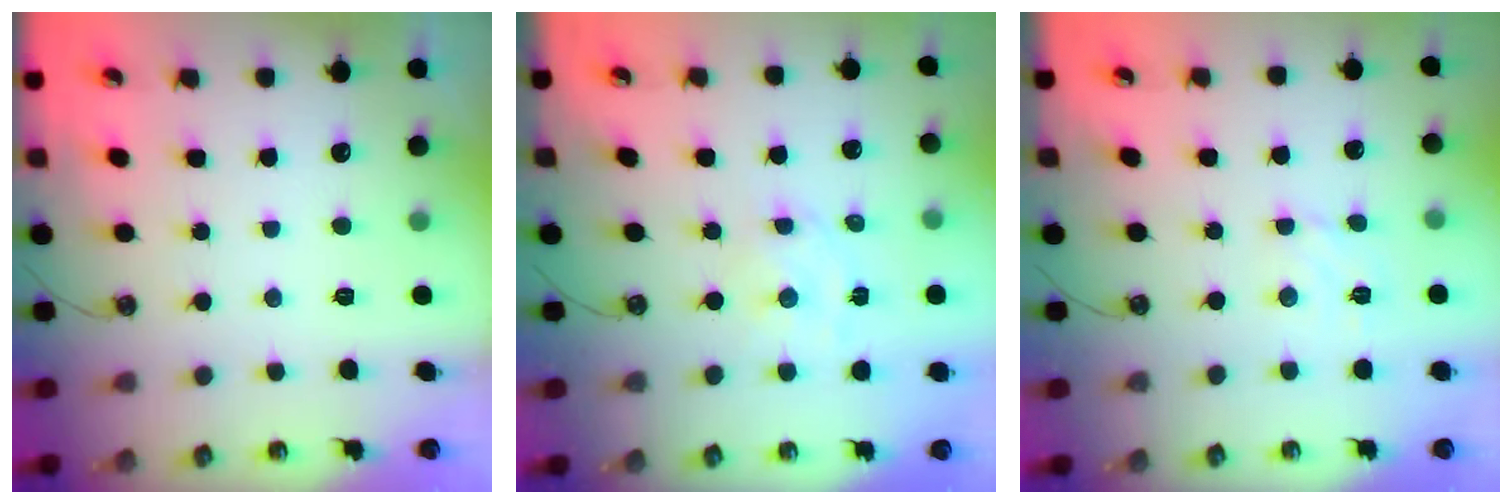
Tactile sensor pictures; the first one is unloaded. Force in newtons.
{"total": 2.6, "press": 2.6, "slide": 0.6}
{"total": 2.5, "press": 2.5, "slide": 0.3}